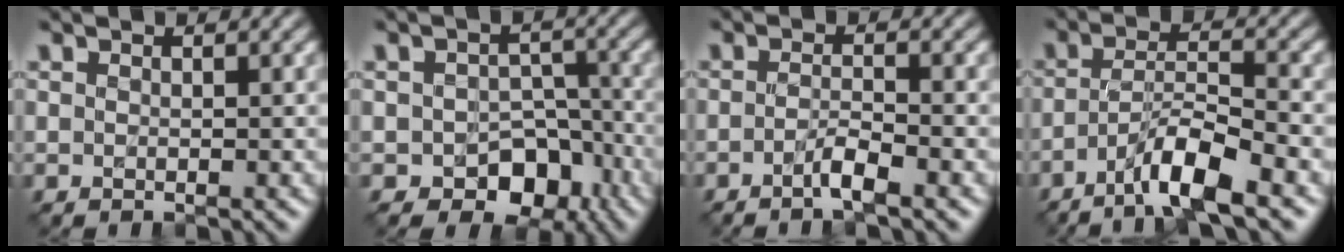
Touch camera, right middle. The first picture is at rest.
{"total": 5.6, "force": [-2.7, 4.0, 2.9], "torque": [-0.030, -0.004, -0.036]}
{"total": 2.0, "force": [-1.1, 0.1, 1.6], "torque": [-0.031, 0.008, -0.027]}
{"total": 5.6, "force": [-3.5, 0.7, 4.3], "torque": [-0.074, 0.011, -0.067]}